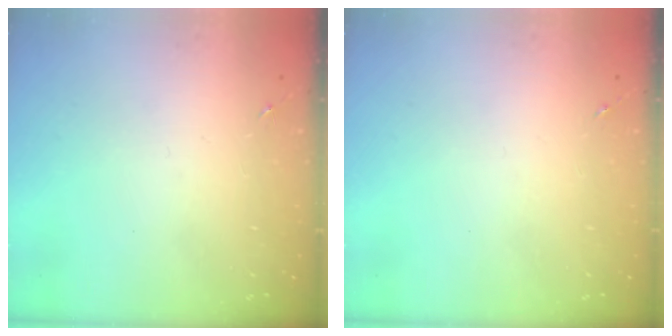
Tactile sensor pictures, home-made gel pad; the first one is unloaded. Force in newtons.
{"total": 0.0}